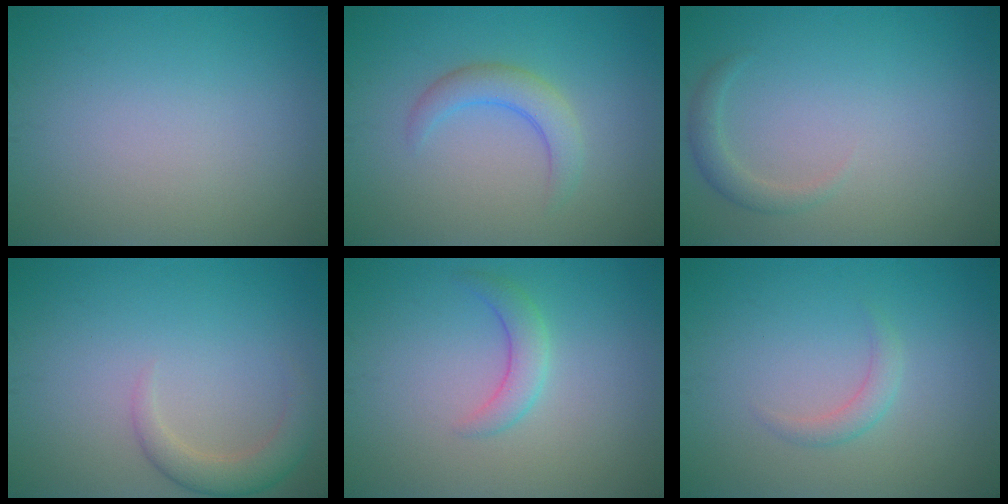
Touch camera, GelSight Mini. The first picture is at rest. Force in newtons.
{"total": 2.8, "press": 2.8, "slide": 0.2}
{"total": 1.4, "press": 1.4, "slide": 0.1}
{"total": 2.8, "press": 2.7, "slide": 0.2}
{"total": 2.1, "press": 2.1, "slide": 0.1}
{"total": 1.4, "press": 1.4, "slide": 0.1}